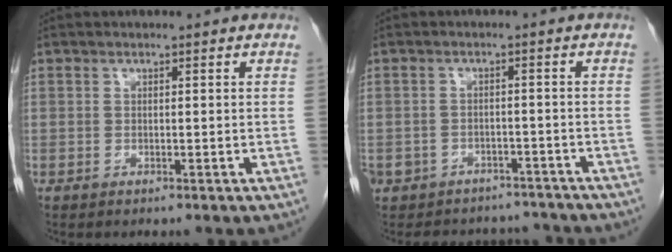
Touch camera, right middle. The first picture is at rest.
{"total": 10.7, "force": [-9.3, 5.0, 1.5], "torque": [-0.025, 0.020, -0.108]}